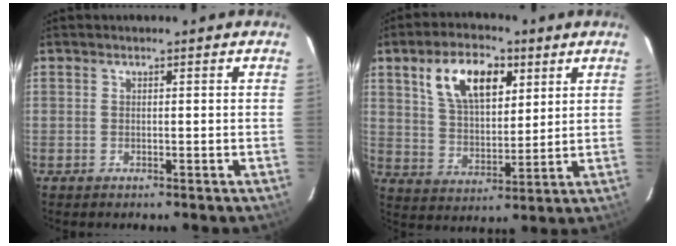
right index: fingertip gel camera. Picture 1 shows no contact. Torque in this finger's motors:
{"motor_torque": [0.32, 0.33, 0.25, 0.09]}